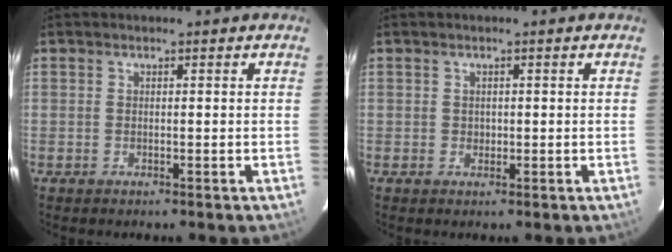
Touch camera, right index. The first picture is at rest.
{"total": 1.1, "force": [0.1, 1.0, 0.2], "torque": [0.002, 0.002, 0.004]}